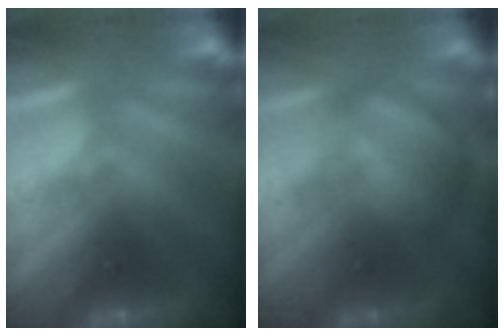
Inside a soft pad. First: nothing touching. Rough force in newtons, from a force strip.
{"total": 2.8}